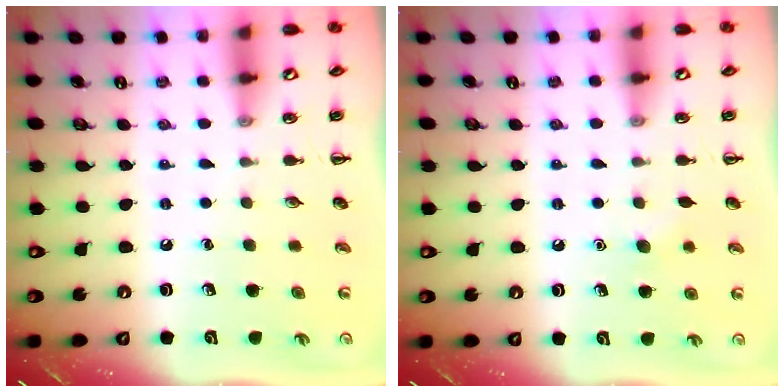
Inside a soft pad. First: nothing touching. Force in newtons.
{"total": 3.5, "press": 3.4, "slide": 0.8}